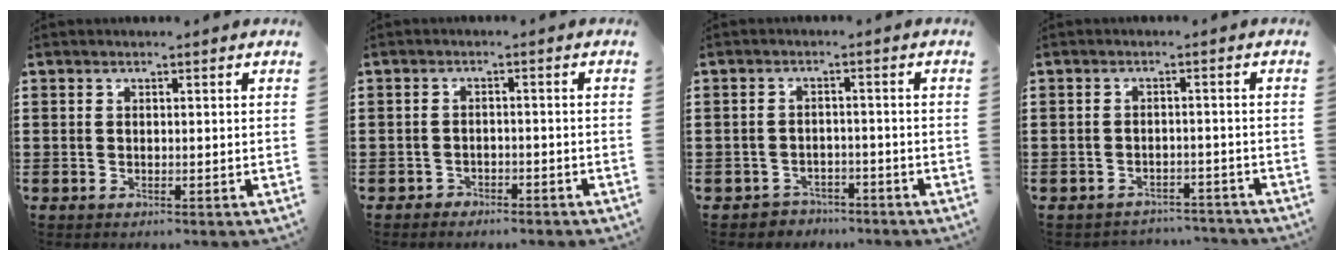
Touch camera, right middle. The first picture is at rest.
{"total": 1.9, "force": [-1.8, 0.6, -0.1], "torque": [-0.005, 0.003, -0.041]}
{"total": 2.3, "force": [-2.1, 0.8, -0.3], "torque": [-0.005, 0.003, -0.049]}
{"total": 2.6, "force": [-2.5, 0.4, -0.1], "torque": [-0.005, 0.000, -0.055]}